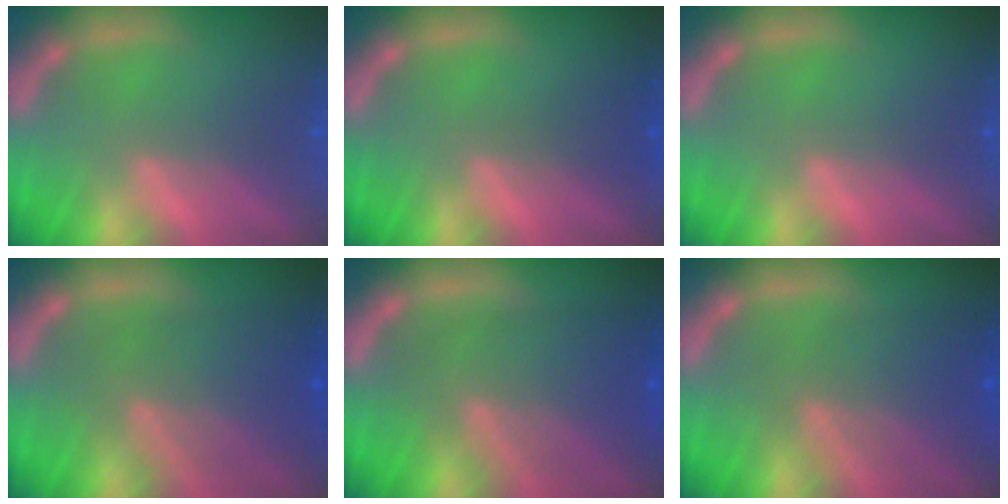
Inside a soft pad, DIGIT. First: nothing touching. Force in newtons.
{"total": 1.5}
{"total": 0.0}
{"total": 7.5}
{"total": 8.1}
{"total": 6.5}